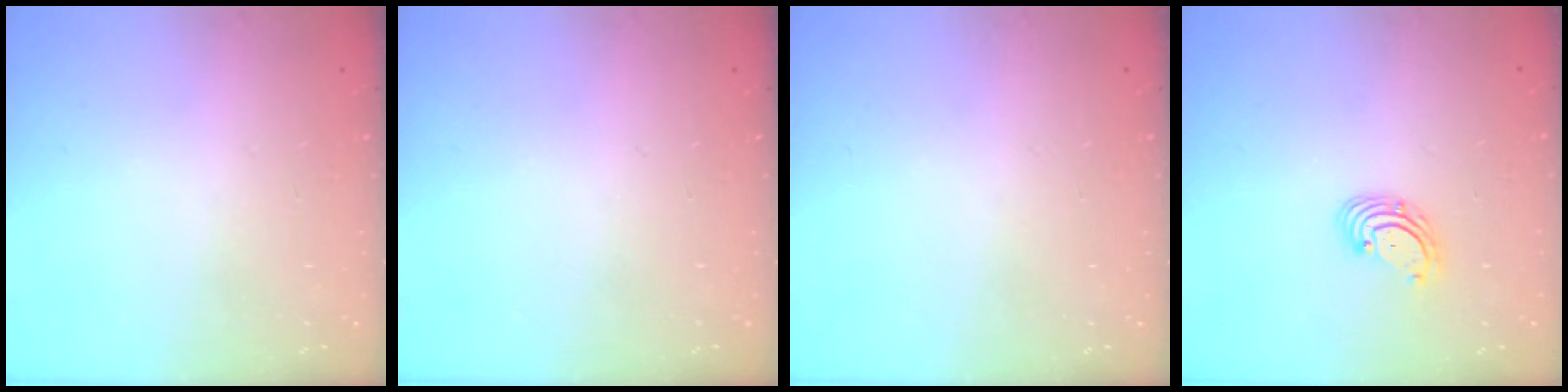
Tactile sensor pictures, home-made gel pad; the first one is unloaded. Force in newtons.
{"total": 0.0}
{"total": 0.0}
{"total": 2.9, "press": 2.9, "slide": 0.3}